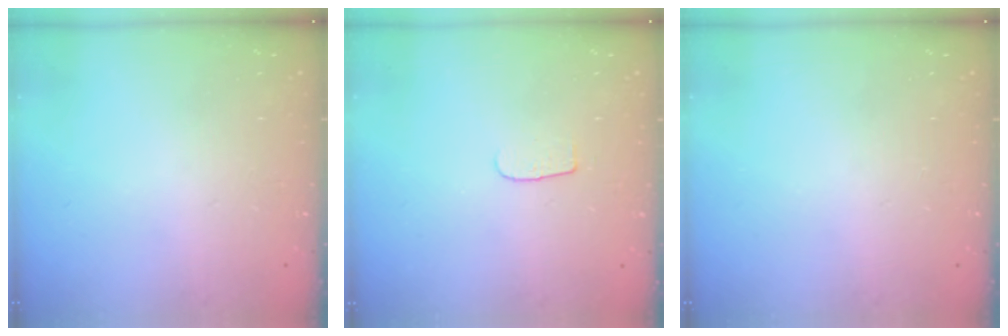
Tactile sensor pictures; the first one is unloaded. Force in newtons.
{"total": 4.2, "press": 4.2, "slide": 0.4}
{"total": 0.0}